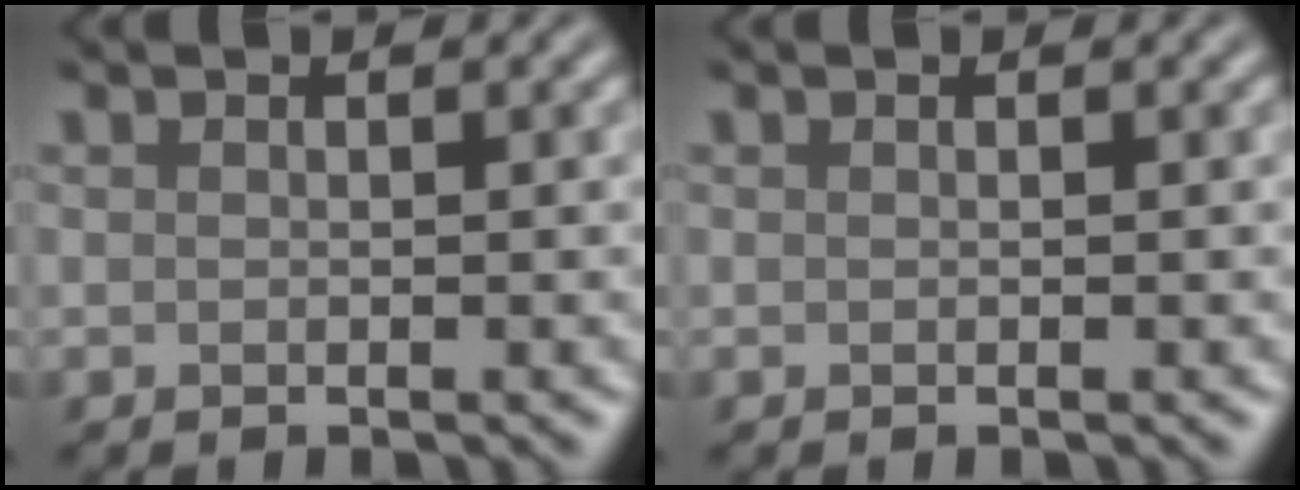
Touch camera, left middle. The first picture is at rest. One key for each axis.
{"total": 0.0}